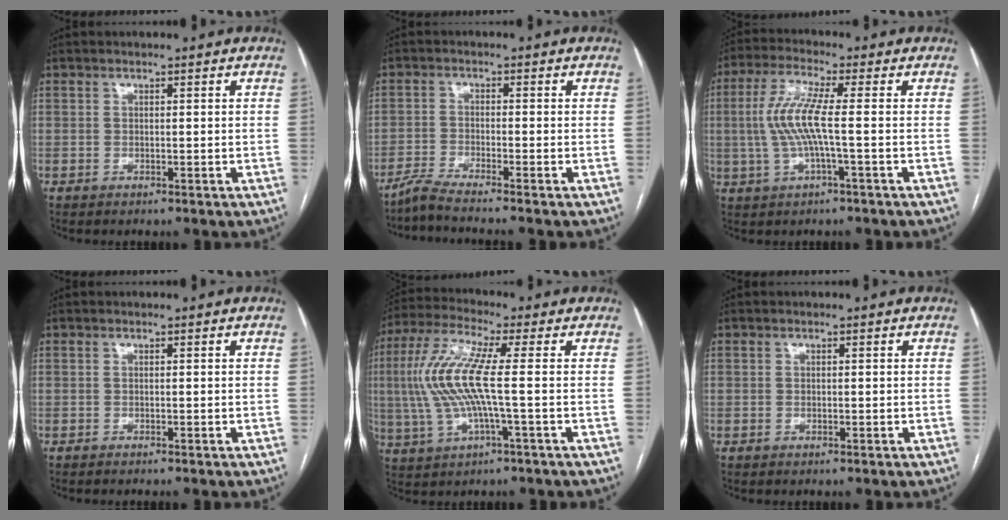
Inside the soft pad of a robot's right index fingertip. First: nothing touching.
{"total": 4.7, "force": [-4.1, -1.4, 1.8], "torque": [-0.038, -0.016, -0.078]}
{"total": 7.7, "force": [-0.2, 0.6, 7.7], "torque": [-0.169, 0.012, -0.009]}
{"total": 0.9, "force": [-0.8, -0.1, 0.4], "torque": [-0.001, 0.001, -0.010]}
{"total": 11.1, "force": [0.0, 1.3, 11.1], "torque": [-0.255, 0.017, -0.004]}
{"total": 0.0}